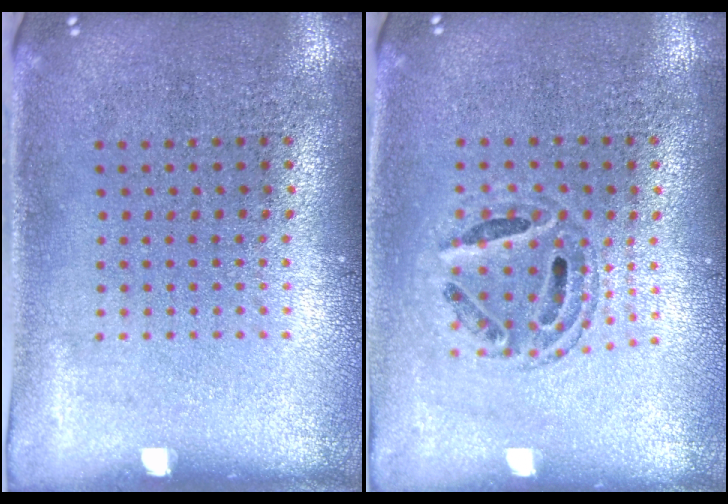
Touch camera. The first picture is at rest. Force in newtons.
{"total": 0.7, "press": 0.7, "slide": 0.2}